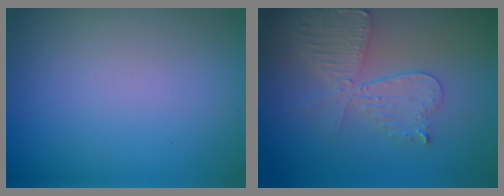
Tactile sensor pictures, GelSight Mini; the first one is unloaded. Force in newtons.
{"total": 4.4, "press": 3.8, "slide": 2.1}